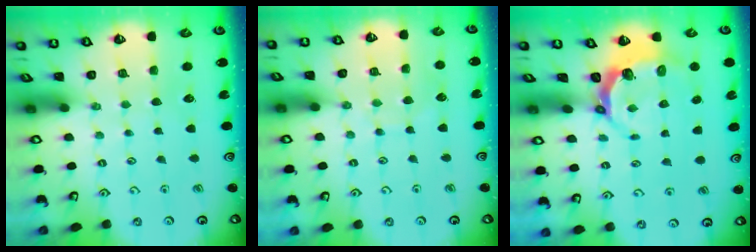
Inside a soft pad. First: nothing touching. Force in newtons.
{"total": 6.3, "press": 6.3, "slide": 0.5}
{"total": 4.5, "press": 3.2, "slide": 3.2}